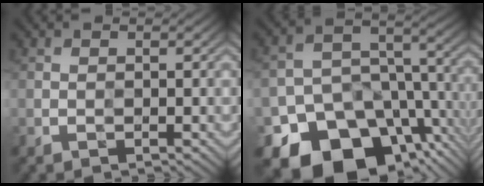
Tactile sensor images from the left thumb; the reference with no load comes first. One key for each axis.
{"total": 16.5, "fx": -10.2, "fy": 11.0, "fz": 6.8, "tx": -0.124, "ty": -0.035, "tz": -0.144}